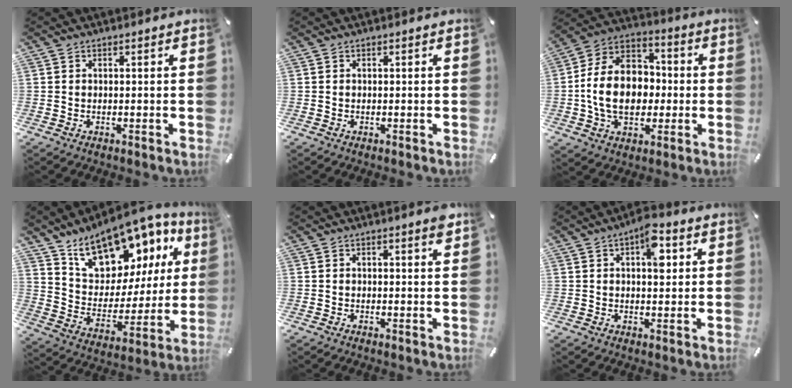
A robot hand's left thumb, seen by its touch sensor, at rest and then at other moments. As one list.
[{"total": 0.0}, {"total": 16.0, "force": [-2.0, 12.4, 9.9], "torque": [-0.222, 0.015, -0.038]}, {"total": 16.1, "force": [12.0, 8.8, 6.0], "torque": [-0.097, -0.102, 0.212]}, {"total": 1.8, "force": [0.9, 0.4, 1.4], "torque": [-0.013, -0.004, 0.011]}, {"total": 7.5, "force": [2.2, 3.8, 6.1], "torque": [-0.067, -0.009, 0.027]}]